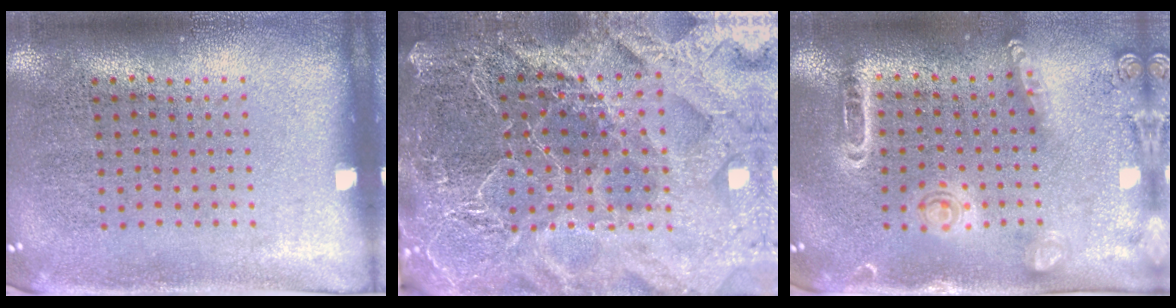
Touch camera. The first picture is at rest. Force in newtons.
{"total": 6.4, "press": 5.5, "slide": 3.2}
{"total": 1.5, "press": 1.5, "slide": 0.4}